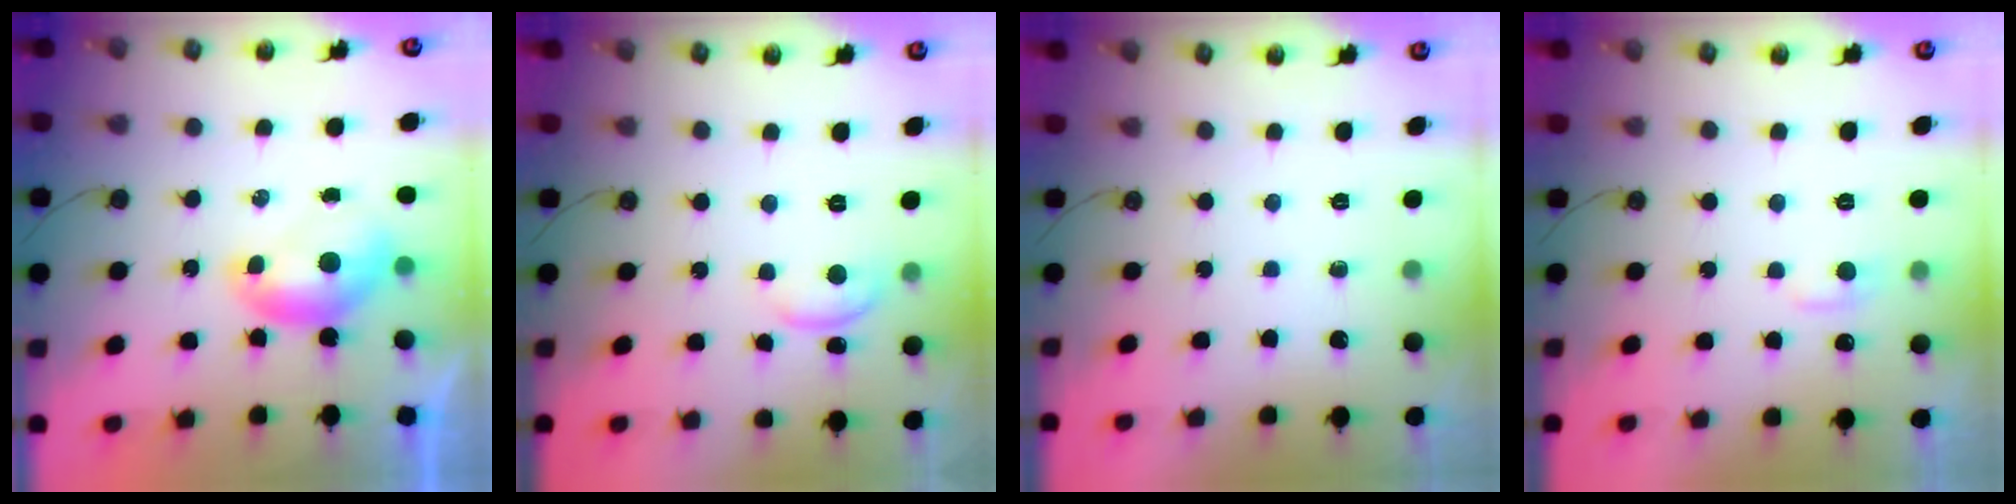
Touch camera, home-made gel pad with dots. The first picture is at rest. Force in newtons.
{"total": 1.7, "press": 1.7, "slide": 0.4}
{"total": 0.0}
{"total": 1.9, "press": 1.8, "slide": 0.6}